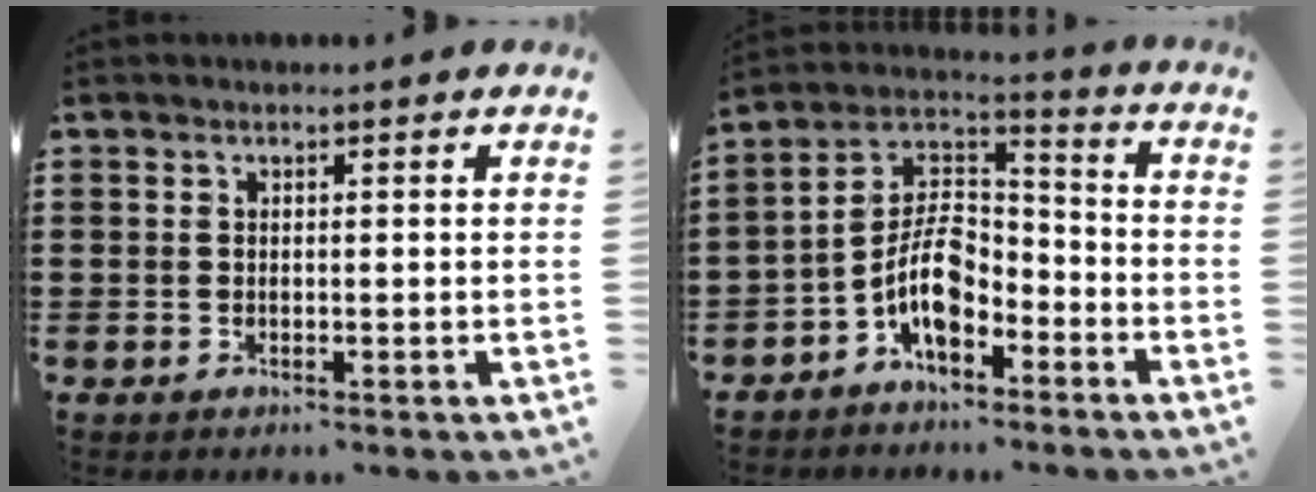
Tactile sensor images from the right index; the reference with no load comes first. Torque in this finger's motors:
{"motor_torque": [2.14, 0.00, 1.05, 0.21]}